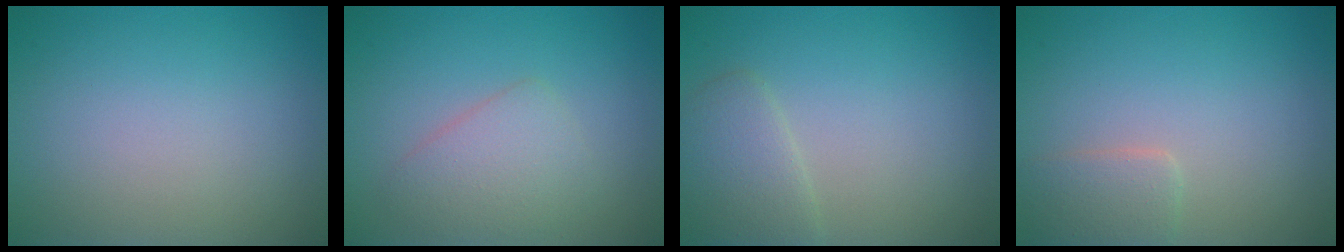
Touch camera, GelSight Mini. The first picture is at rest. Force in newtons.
{"total": 2.9, "press": 2.9, "slide": 0.0}
{"total": 2.6, "press": 2.6, "slide": 0.2}
{"total": 2.1, "press": 2.1, "slide": 0.1}